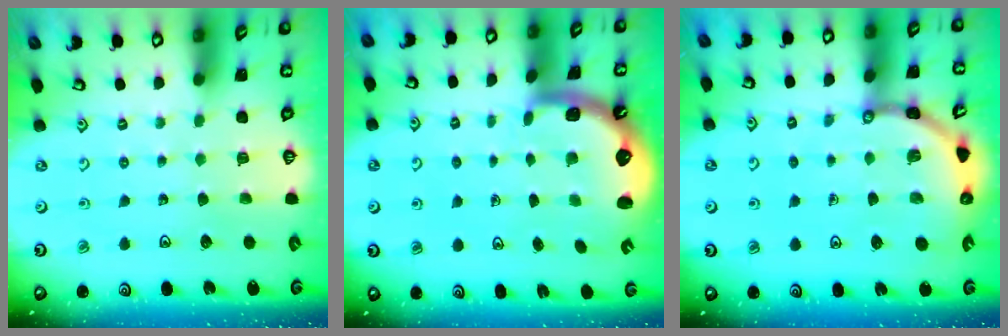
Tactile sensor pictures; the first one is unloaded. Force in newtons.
{"total": 1.5, "press": 1.4, "slide": 0.6}
{"total": 8.1, "press": 8.1, "slide": 1.0}